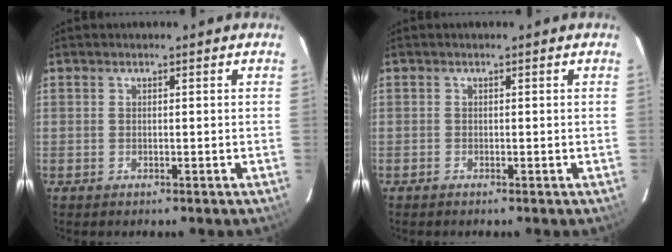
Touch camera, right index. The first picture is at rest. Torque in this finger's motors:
{"motor_torque": [-0.03, -0.02, 0.01, 0.00]}